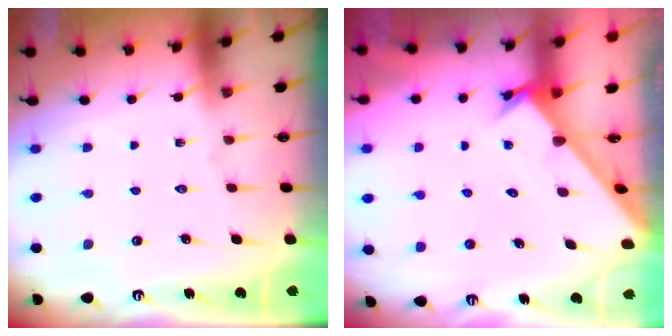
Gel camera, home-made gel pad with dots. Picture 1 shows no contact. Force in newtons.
{"total": 2.4, "press": 2.4, "slide": 0.2}